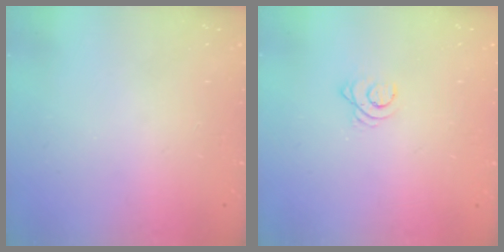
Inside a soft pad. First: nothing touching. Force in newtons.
{"total": 2.7, "press": 2.7, "slide": 0.3}